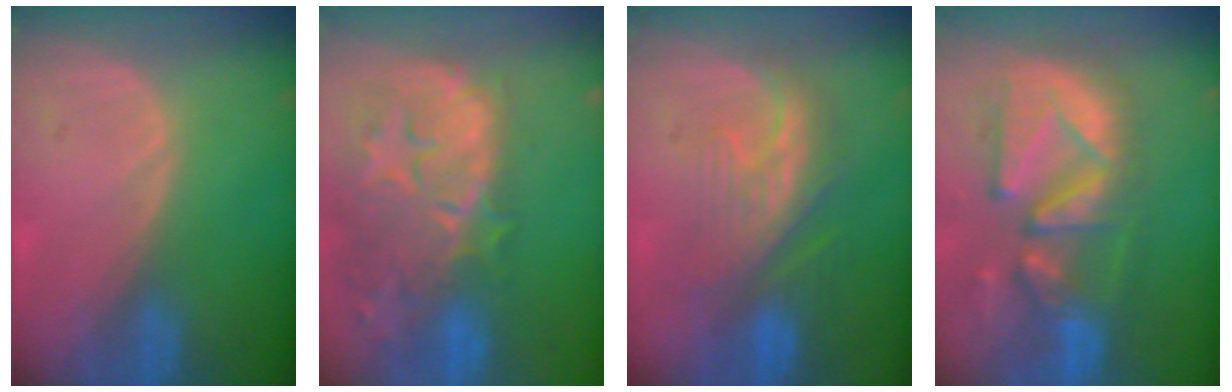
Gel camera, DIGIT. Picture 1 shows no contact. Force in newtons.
{"total": 14.6, "press": 11.8, "slide": 8.6}
{"total": 8.2, "press": 8.0, "slide": 2.0}
{"total": 12.5, "press": 11.0, "slide": 5.9}